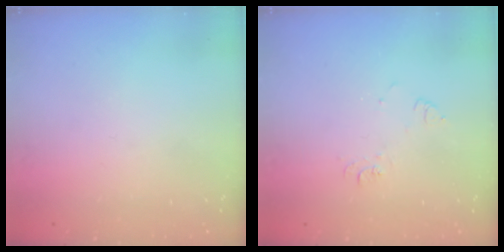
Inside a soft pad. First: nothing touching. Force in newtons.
{"total": 6.2, "press": 6.2, "slide": 0.5}